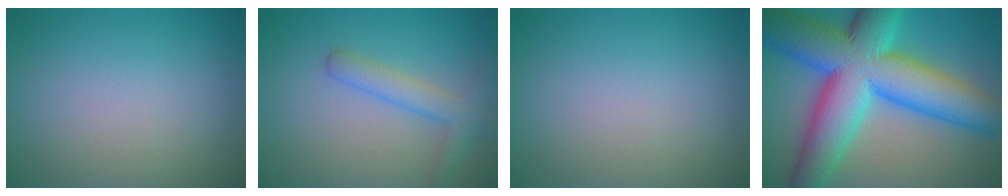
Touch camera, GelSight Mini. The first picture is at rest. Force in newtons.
{"total": 2.9, "press": 2.9, "slide": 0.2}
{"total": 0.0}
{"total": 16.0, "press": 16.0, "slide": 0.4}